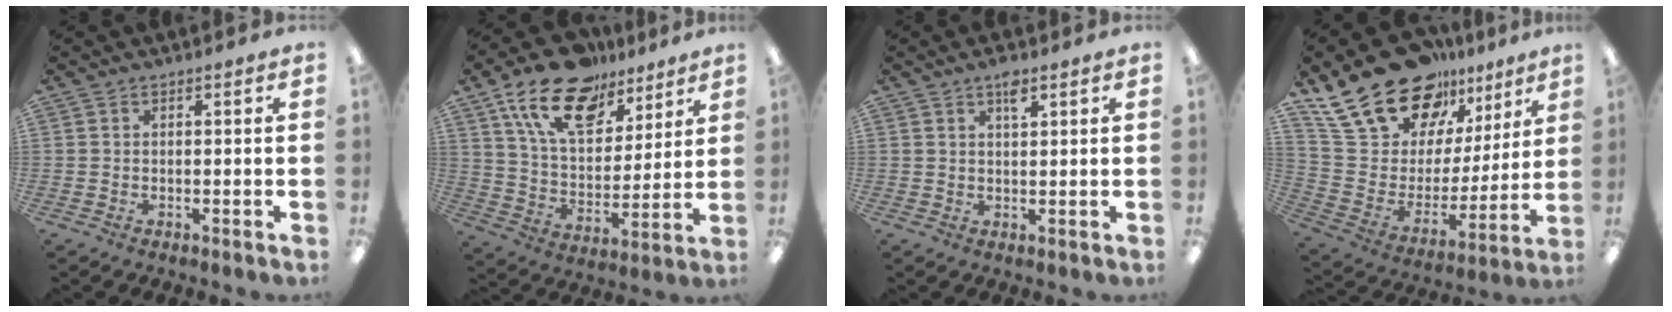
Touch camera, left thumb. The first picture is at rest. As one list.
[{"total": 18.9, "force": [12.6, 9.8, 10.1], "torque": [-0.180, -0.062, 0.225]}, {"total": 3.2, "force": [2.1, 1.2, 2.2], "torque": [-0.033, -0.003, 0.034]}, {"total": 25.0, "force": [18.3, 13.3, 10.5], "torque": [-0.205, -0.111, 0.344]}]